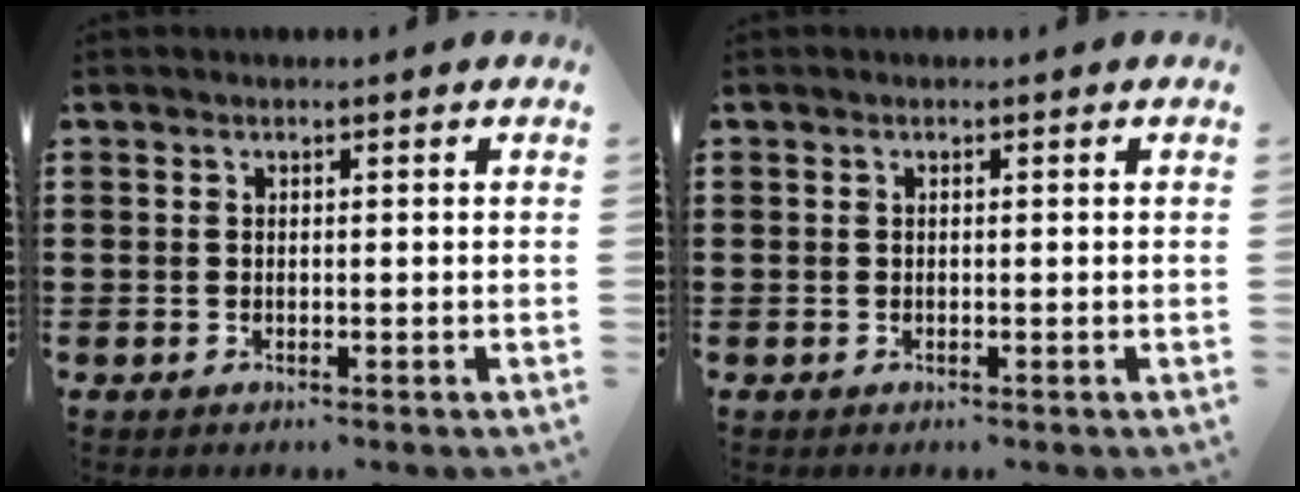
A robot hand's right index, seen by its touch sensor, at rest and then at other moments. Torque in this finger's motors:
{"motor_torque": [-0.23, -0.14, 0.01, -0.01]}